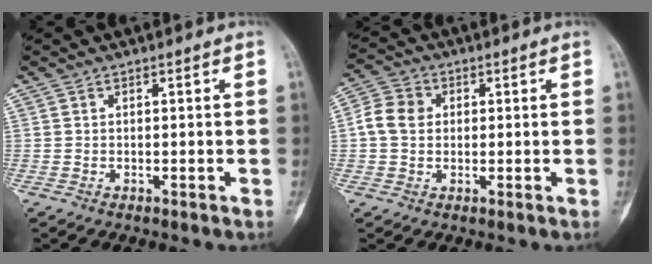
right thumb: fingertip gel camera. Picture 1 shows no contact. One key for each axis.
{"total": 6.2, "fx": 0.5, "fy": 5.2, "fz": 3.4, "tx": -0.060, "ty": 0.014, "tz": 0.002}